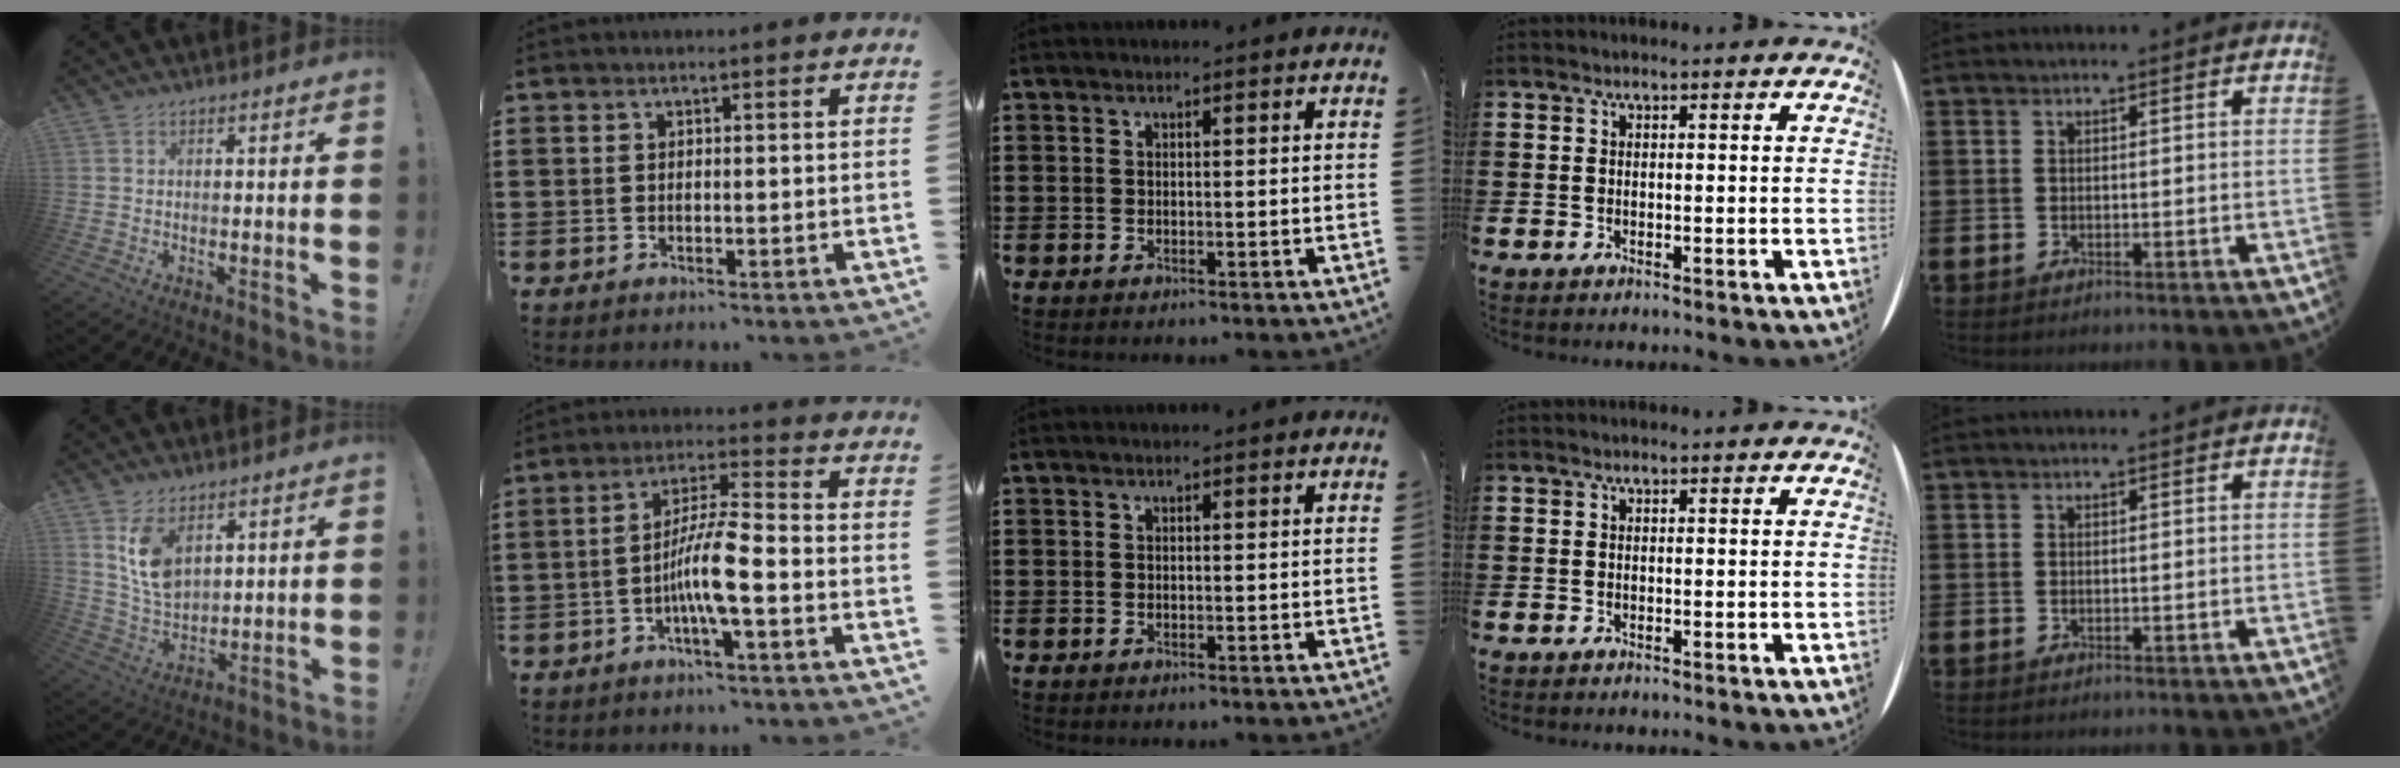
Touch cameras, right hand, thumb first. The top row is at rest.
{"thumb": {"total": 10.3, "force": [5.7, 6.3, 5.8], "torque": [-0.107, -0.027, 0.110]}, "index": {"total": 7.7, "force": [-2.6, 0.9, 7.2], "torque": [-0.143, -0.005, -0.053]}}